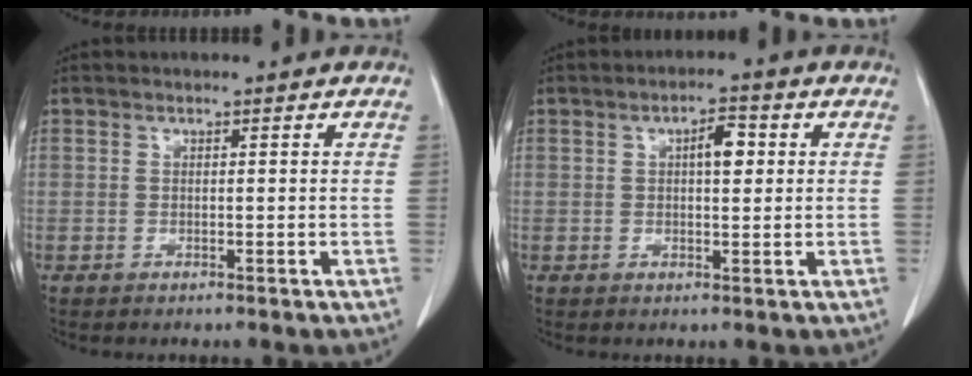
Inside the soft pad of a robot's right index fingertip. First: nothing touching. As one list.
[{"total": 3.9, "force": [0.9, 1.4, 3.5], "torque": [-0.058, 0.008, 0.013]}]